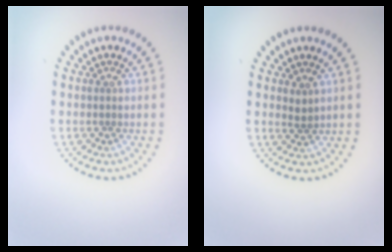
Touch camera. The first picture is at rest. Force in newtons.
{"total": 0.8, "press": 0.7, "slide": 0.4}